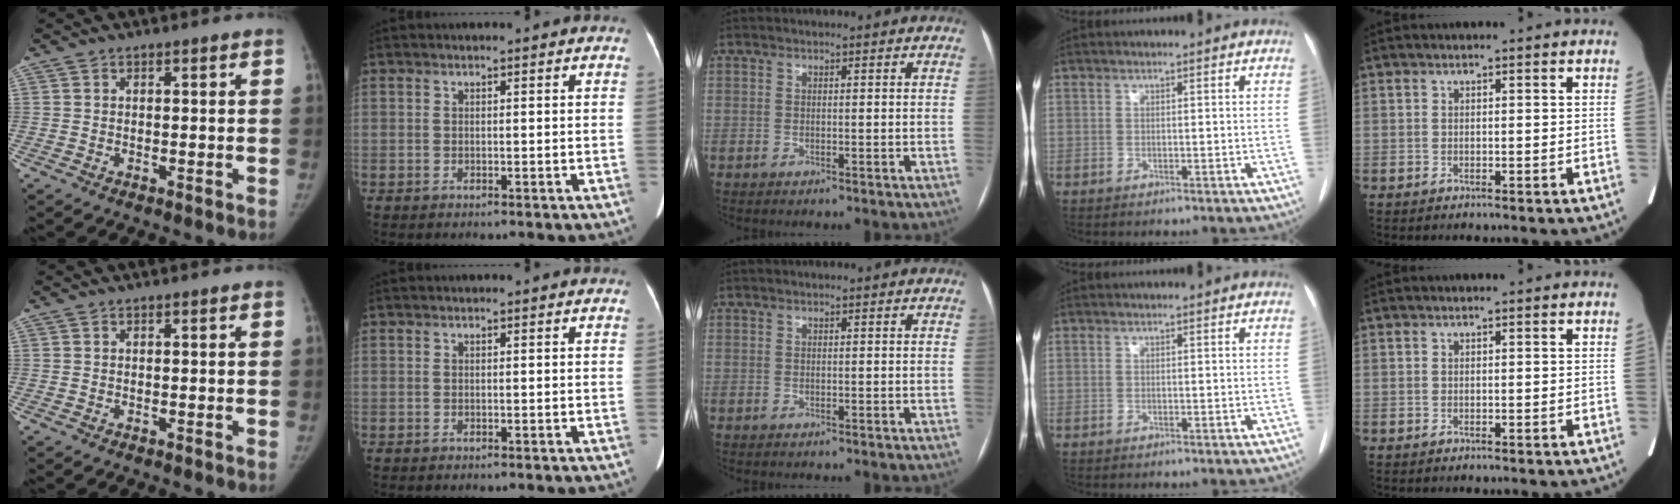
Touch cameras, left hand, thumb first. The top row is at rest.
{}